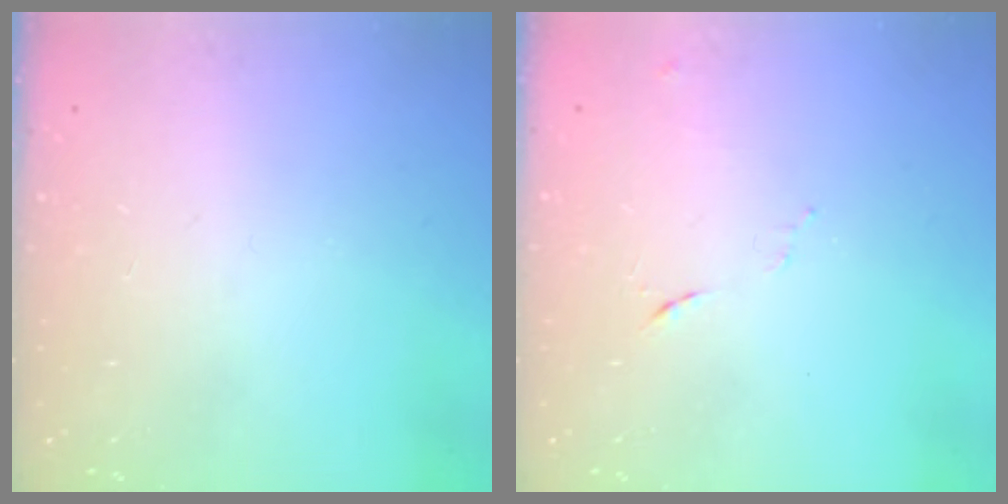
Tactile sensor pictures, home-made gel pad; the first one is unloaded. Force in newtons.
{"total": 5.2, "press": 5.1, "slide": 0.8}